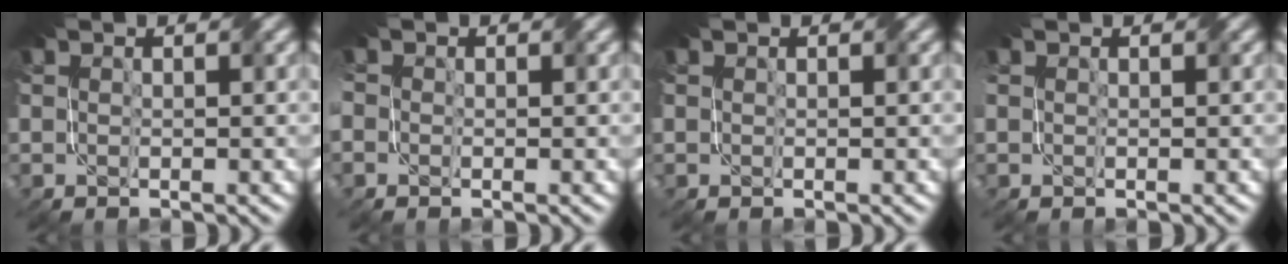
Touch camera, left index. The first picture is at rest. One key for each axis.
{"total": 0.9, "fx": -0.4, "fy": 0.7, "fz": 0.4, "tx": -0.009, "ty": 0.008, "tz": -0.017}
{"total": 0.0}
{"total": 0.6, "fx": 0.3, "fy": 0.4, "fz": 0.4, "tx": -0.006, "ty": 0.003, "tz": 0.005}